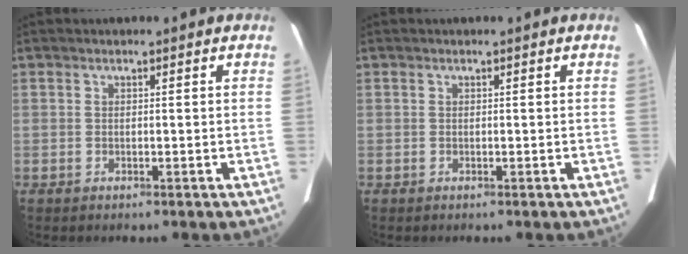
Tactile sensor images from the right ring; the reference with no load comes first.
{"total": 0.0}